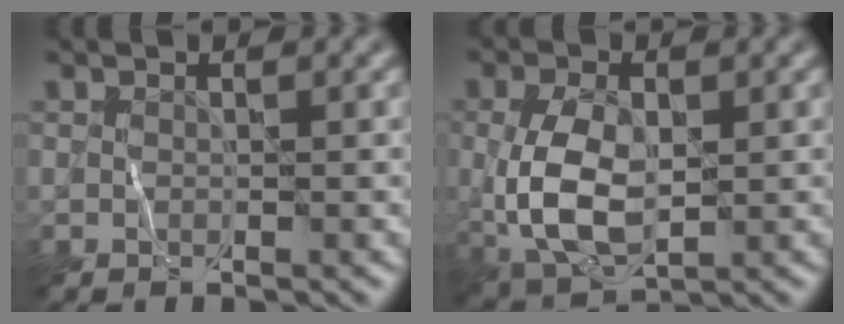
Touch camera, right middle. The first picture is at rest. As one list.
[{"total": 6.8, "force": [-0.2, 3.9, 5.6], "torque": [-0.131, -0.006, 0.001]}]